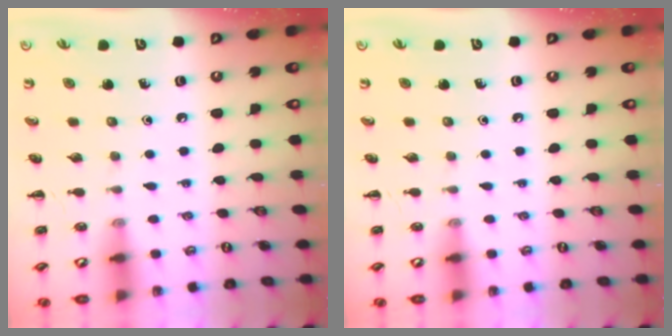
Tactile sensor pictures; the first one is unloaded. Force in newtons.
{"total": 0.0}